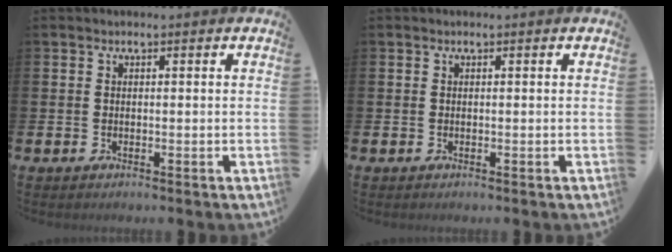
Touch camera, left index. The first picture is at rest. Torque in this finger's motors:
{"motor_torque": [0.00, 0.00, 0.00, 0.00]}